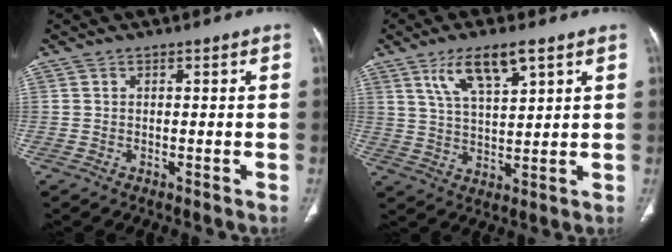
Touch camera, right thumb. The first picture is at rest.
{"total": 9.2, "force": [5.1, 2.8, 7.1], "torque": [-0.129, -0.020, 0.102]}